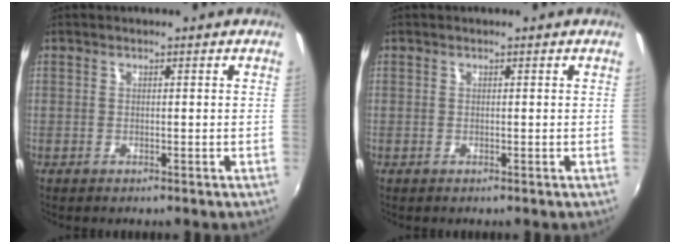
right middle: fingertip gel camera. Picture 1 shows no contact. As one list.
[{"total": 0.0}]